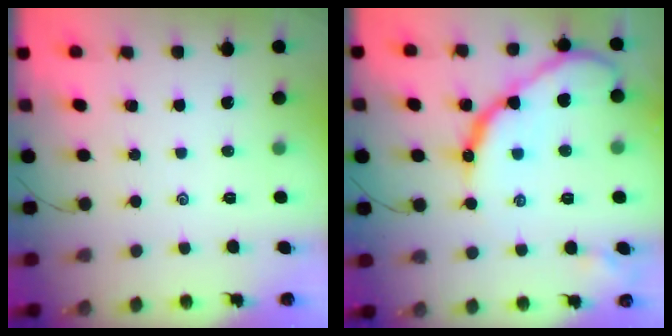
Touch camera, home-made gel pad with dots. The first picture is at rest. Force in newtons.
{"total": 16.3, "press": 16.3, "slide": 0.9}